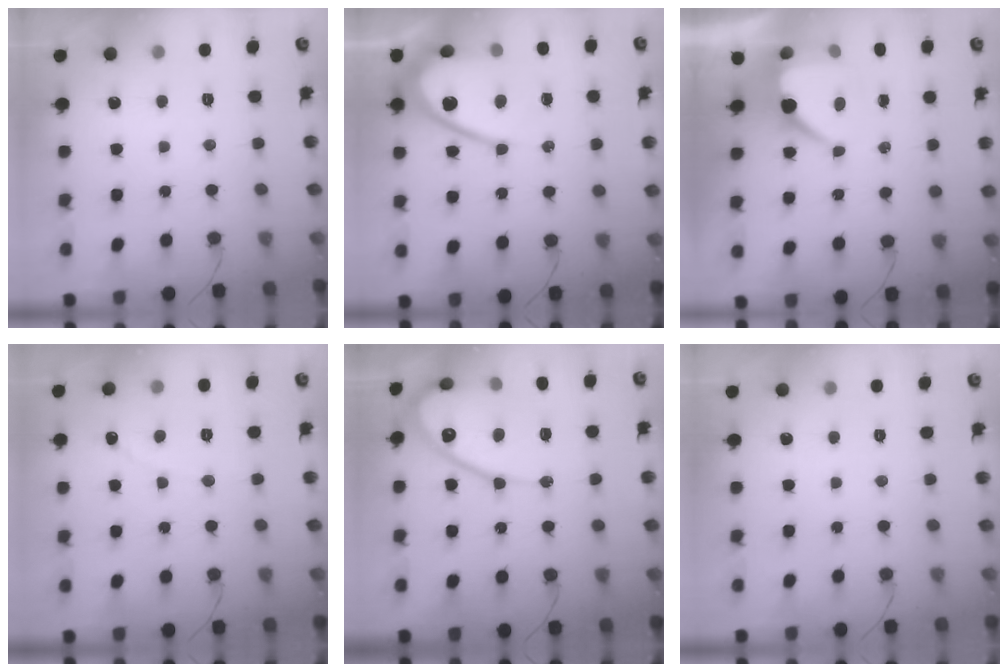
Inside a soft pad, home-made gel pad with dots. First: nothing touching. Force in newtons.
{"total": 13.2, "press": 13.2, "slide": 1.1}
{"total": 8.7, "press": 8.7, "slide": 0.8}
{"total": 0.0}
{"total": 14.6, "press": 14.5, "slide": 1.5}
{"total": 0.0}